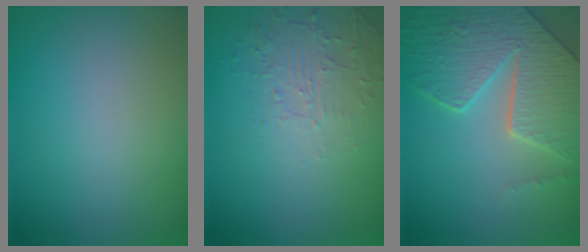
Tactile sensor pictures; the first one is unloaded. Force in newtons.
{"total": 1.9, "press": 1.0, "slide": 1.6}
{"total": 8.0, "press": 6.3, "slide": 5.0}